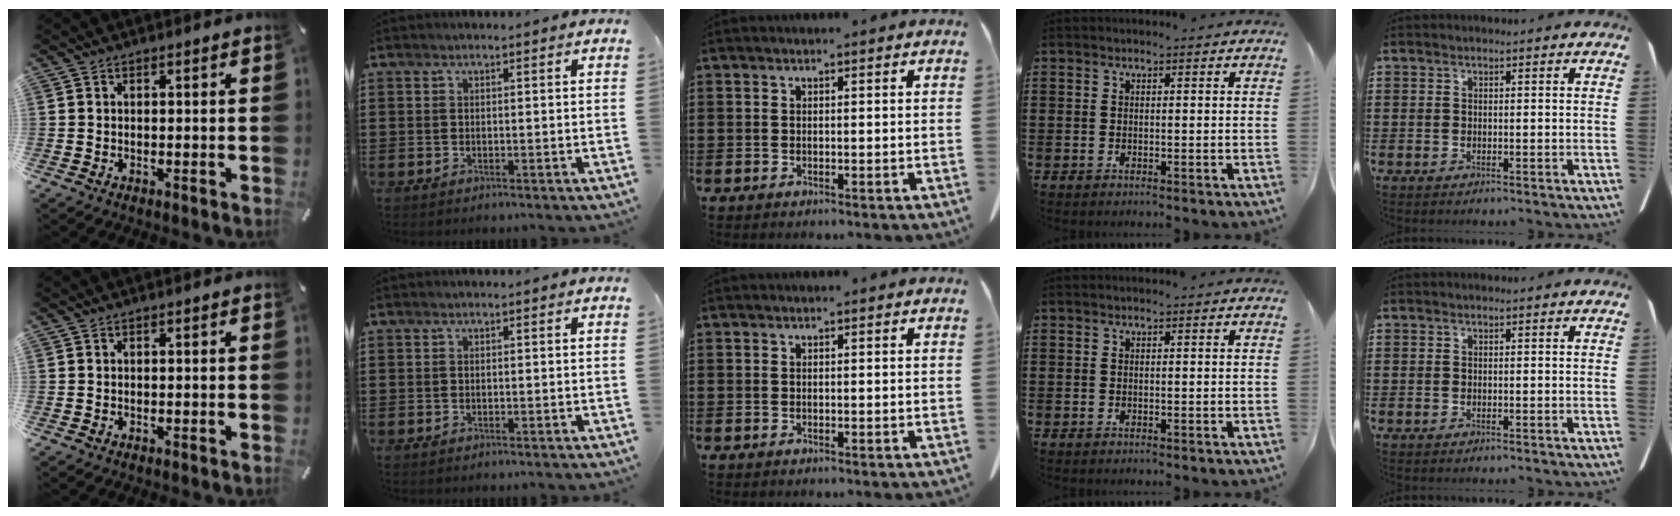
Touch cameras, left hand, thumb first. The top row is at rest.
{}